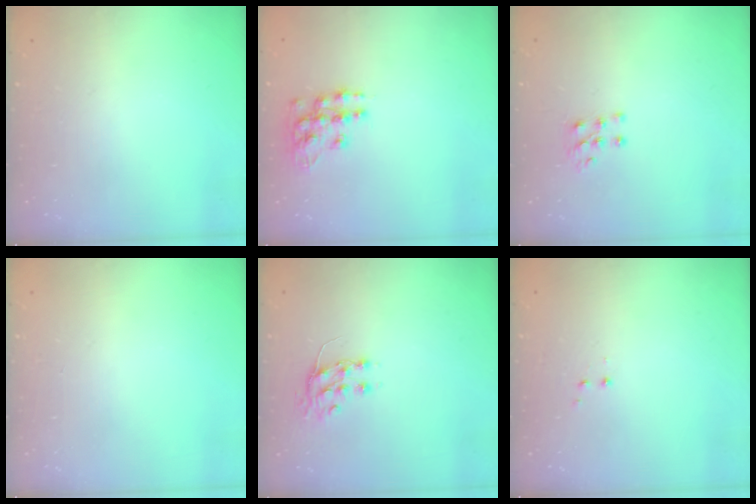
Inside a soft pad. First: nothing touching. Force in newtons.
{"total": 11.7, "press": 11.6, "slide": 0.8}
{"total": 5.5, "press": 5.4, "slide": 1.1}
{"total": 0.0}
{"total": 7.6, "press": 7.5, "slide": 0.9}
{"total": 1.2, "press": 1.1, "slide": 0.5}